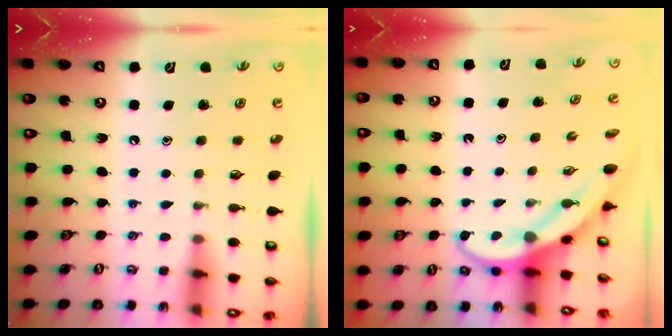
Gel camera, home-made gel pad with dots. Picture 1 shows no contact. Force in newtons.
{"total": 3.9, "press": 3.9, "slide": 0.4}